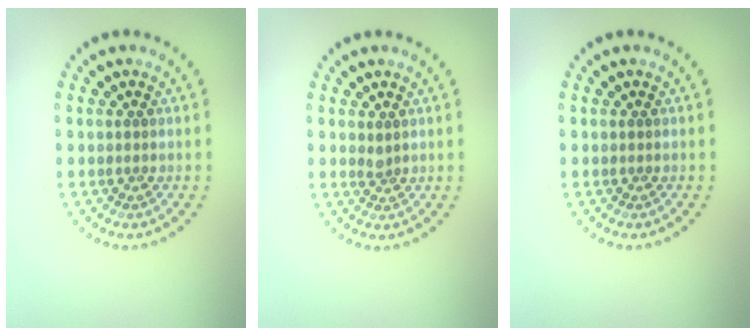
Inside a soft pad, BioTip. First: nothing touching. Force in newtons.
{"total": 0.7, "press": 0.5, "slide": 0.4}
{"total": 0.0}